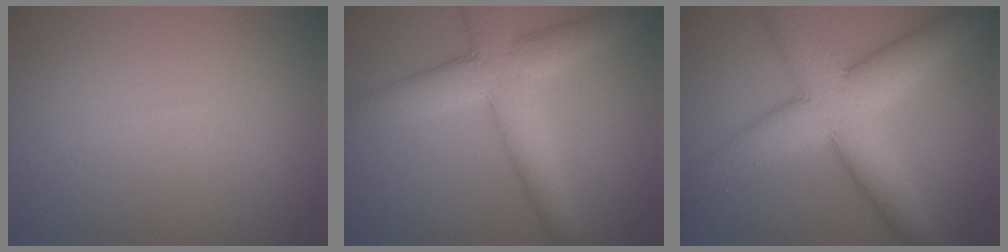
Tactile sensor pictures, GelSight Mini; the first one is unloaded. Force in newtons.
{"total": 6.9, "press": 6.9, "slide": 0.4}
{"total": 9.7, "press": 9.7, "slide": 0.3}